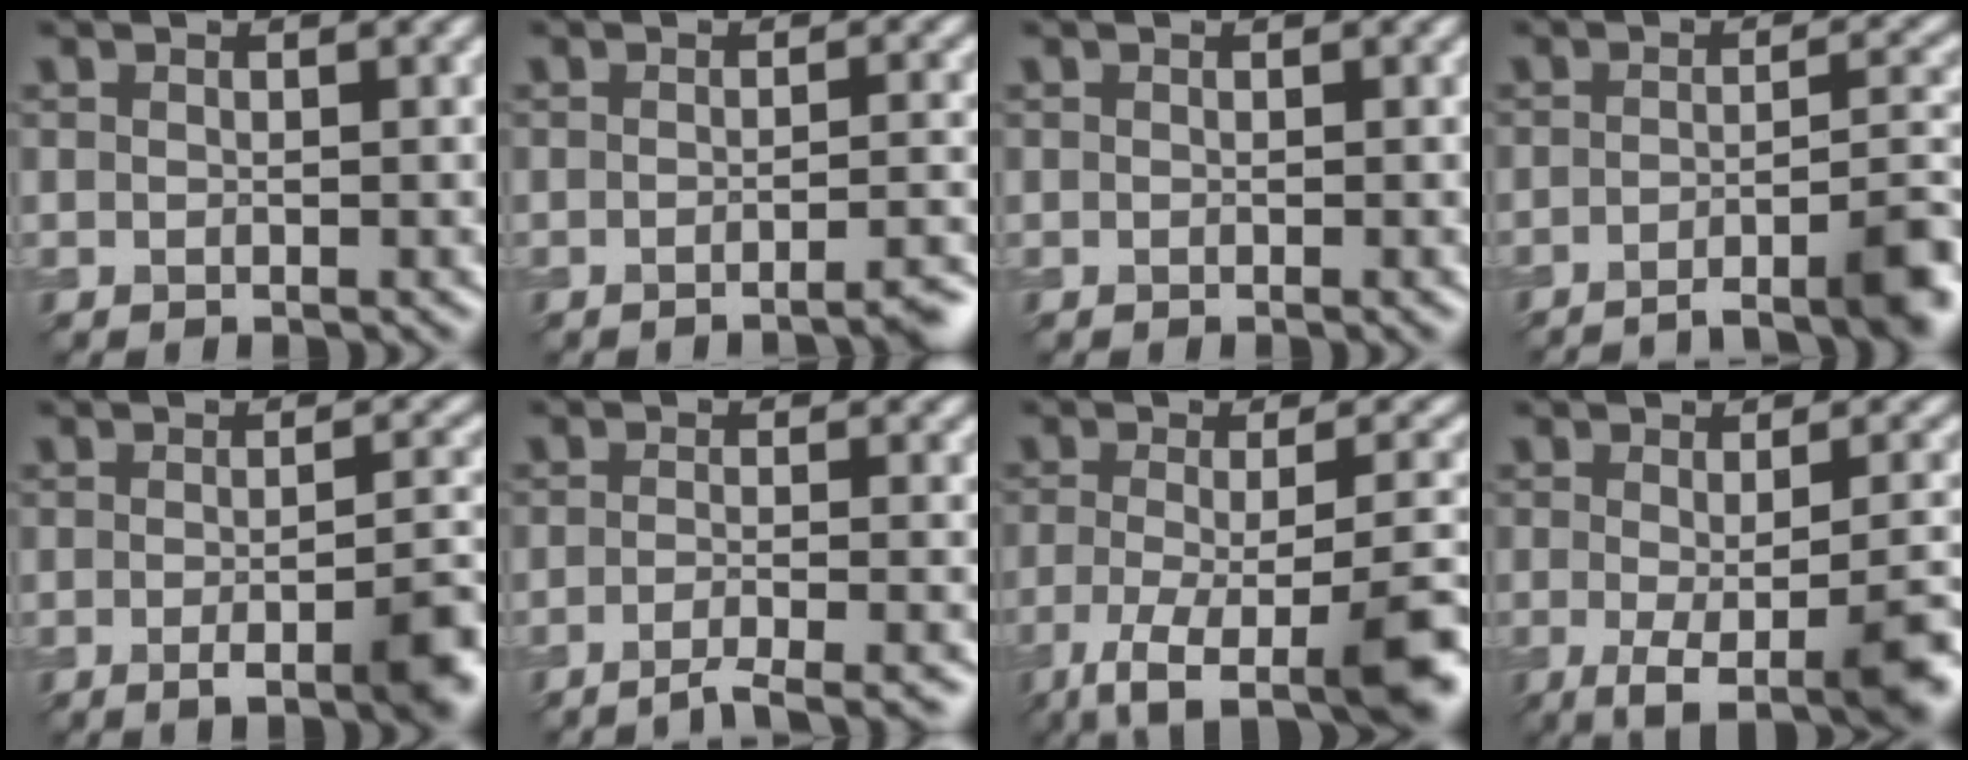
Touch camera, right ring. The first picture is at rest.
{"total": 3.0, "force": [-2.1, 0.5, 2.1], "torque": [-0.020, 0.007, -0.036]}
{"total": 0.0}
{"total": 6.9, "force": [-4.5, 1.4, 5.1], "torque": [-0.054, 0.011, -0.068]}
{"total": 5.6, "force": [-2.1, 1.4, 5.0], "torque": [-0.068, 0.000, -0.034]}
{"total": 4.7, "force": [-3.4, 0.8, 3.1], "torque": [-0.046, 0.001, -0.057]}
{"total": 10.9, "force": [-5.8, 3.0, 8.7], "torque": [-0.136, -0.011, -0.095]}
{"total": 7.5, "force": [-2.6, 2.2, 6.7], "torque": [-0.092, -0.014, -0.035]}